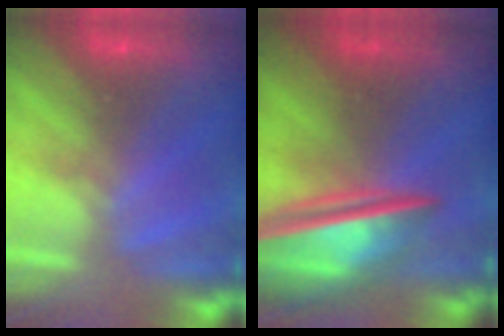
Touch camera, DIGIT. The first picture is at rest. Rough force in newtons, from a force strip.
{"total": 5.7}